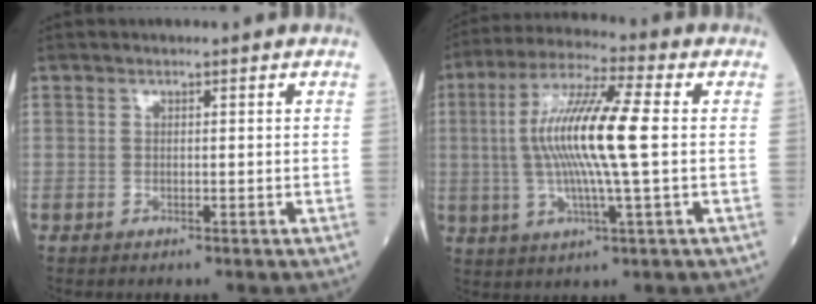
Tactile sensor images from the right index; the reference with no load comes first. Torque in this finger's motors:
{"motor_torque": [1.50, 0.64, 0.59, 0.21]}